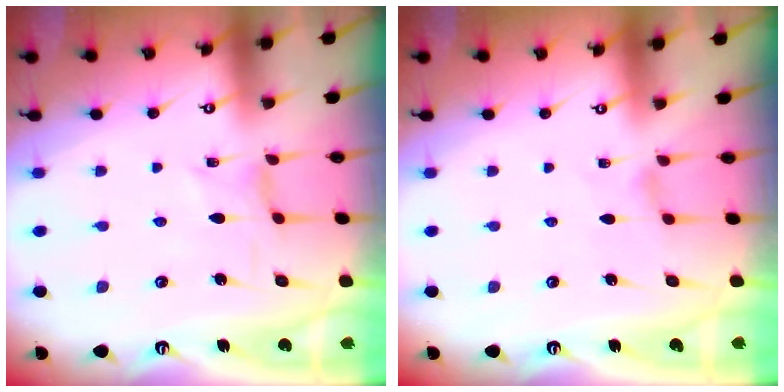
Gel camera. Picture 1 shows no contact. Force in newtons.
{"total": 0.0}